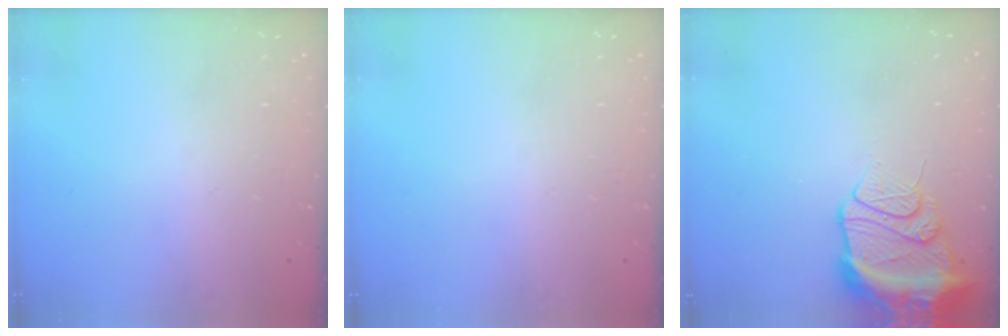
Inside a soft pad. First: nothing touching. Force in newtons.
{"total": 0.0}
{"total": 14.0, "press": 13.9, "slide": 1.7}